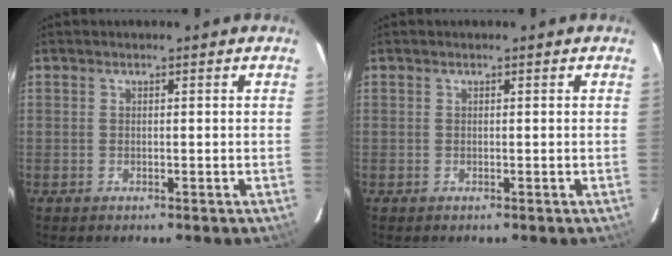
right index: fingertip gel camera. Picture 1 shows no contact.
{"total": 0.0}